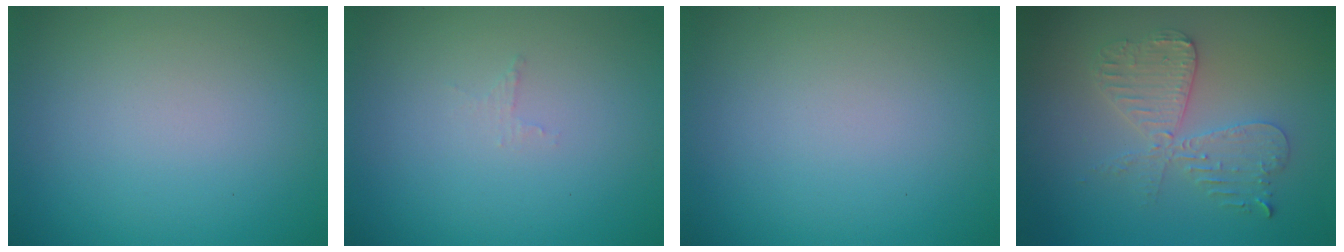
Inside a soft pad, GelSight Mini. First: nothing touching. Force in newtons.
{"total": 0.7, "press": 0.6, "slide": 0.2}
{"total": 0.0}
{"total": 4.1, "press": 3.6, "slide": 2.0}